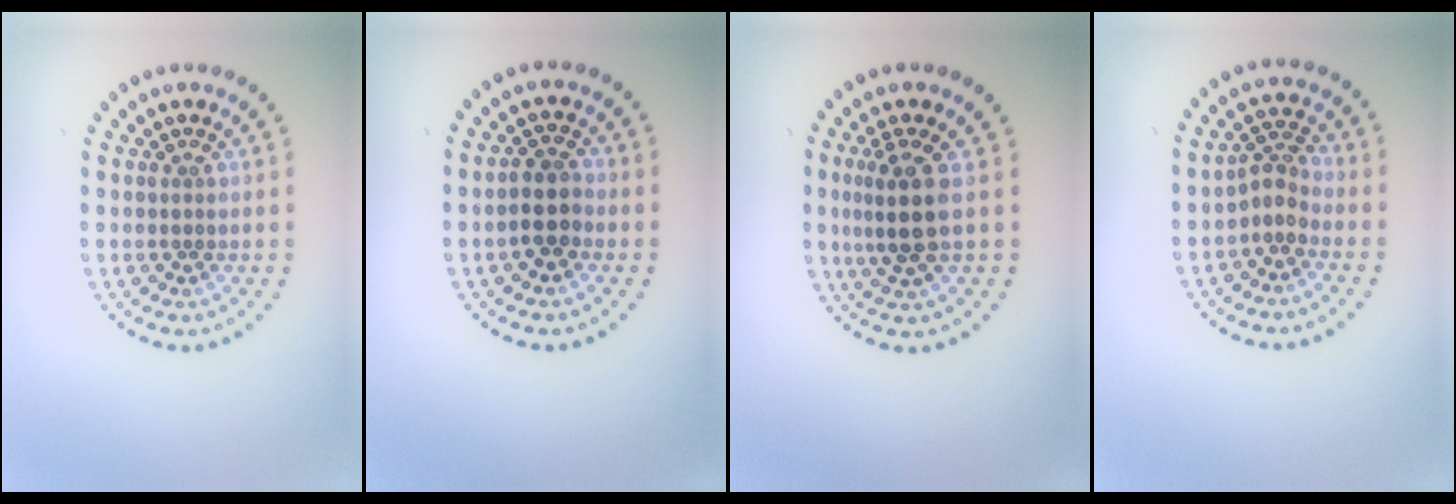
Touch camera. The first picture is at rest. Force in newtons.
{"total": 2.7, "press": 2.5, "slide": 1.0}
{"total": 3.4, "press": 2.8, "slide": 1.9}
{"total": 2.2, "press": 1.6, "slide": 1.5}